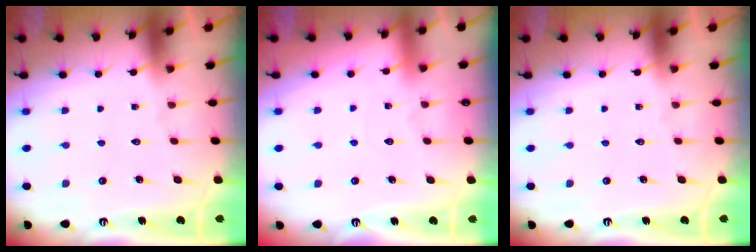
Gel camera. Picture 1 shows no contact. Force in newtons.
{"total": 2.7, "press": 2.7, "slide": 0.3}
{"total": 0.0}